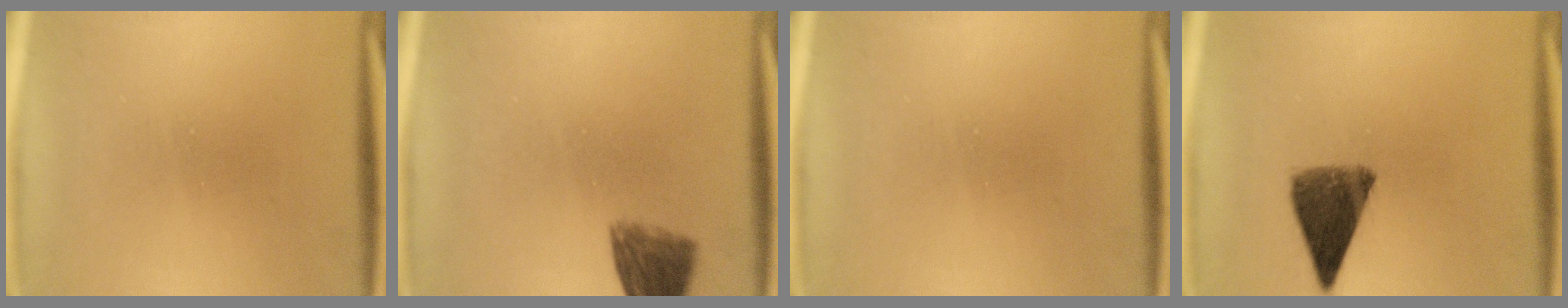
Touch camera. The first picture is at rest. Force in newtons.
{"total": 6.0}
{"total": 0.0}
{"total": 8.8}